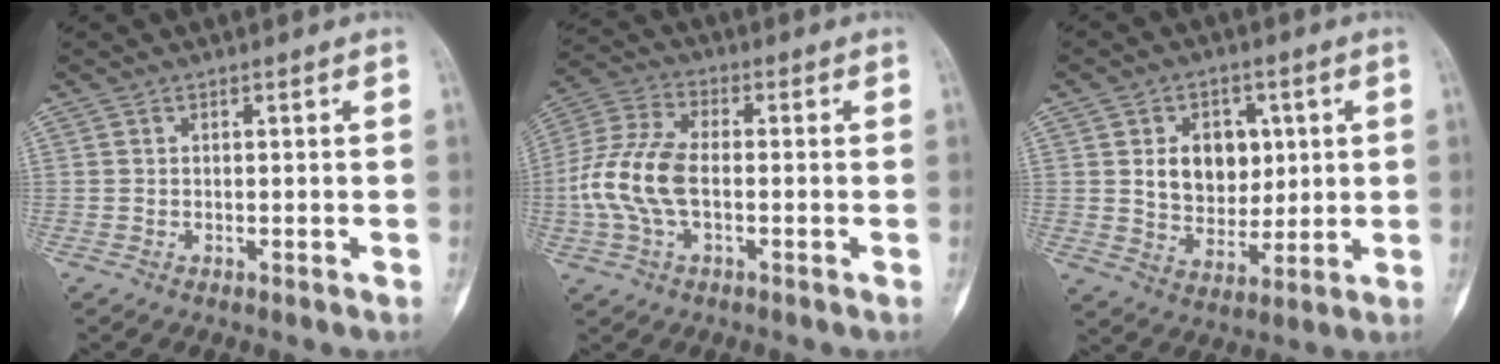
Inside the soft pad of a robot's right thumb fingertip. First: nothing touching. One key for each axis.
{"total": 11.5, "fx": -1.5, "fy": 6.2, "fz": 9.6, "tx": -0.219, "ty": 0.026, "tz": -0.032}
{"total": 11.0, "fx": 2.5, "fy": 8.2, "fz": 6.9, "tx": -0.060, "ty": -0.012, "tz": 0.050}